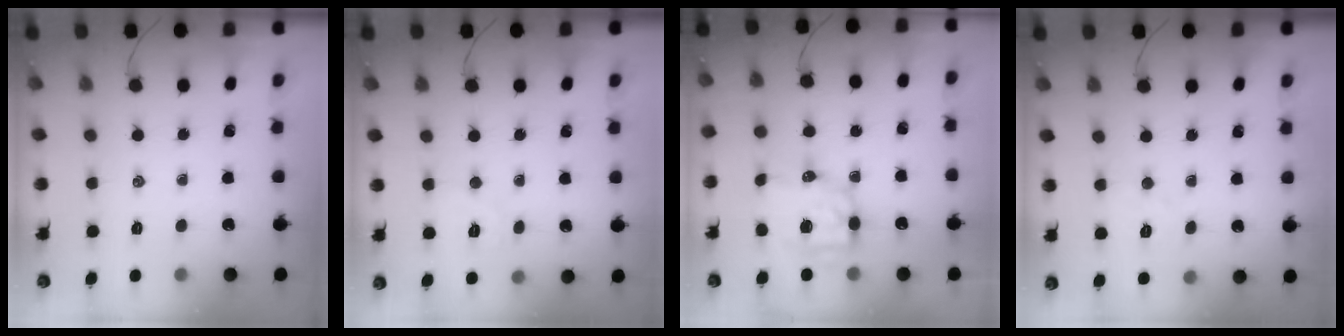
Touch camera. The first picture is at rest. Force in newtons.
{"total": 4.2, "press": 4.1, "slide": 0.9}
{"total": 9.6, "press": 9.4, "slide": 1.8}
{"total": 4.1, "press": 4.0, "slide": 0.8}